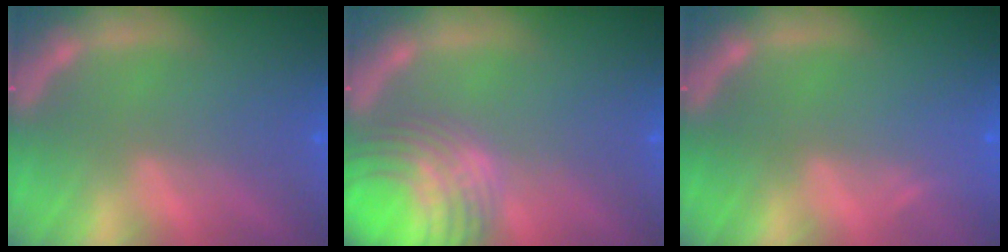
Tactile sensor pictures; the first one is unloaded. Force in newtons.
{"total": 9.5}
{"total": 0.9}